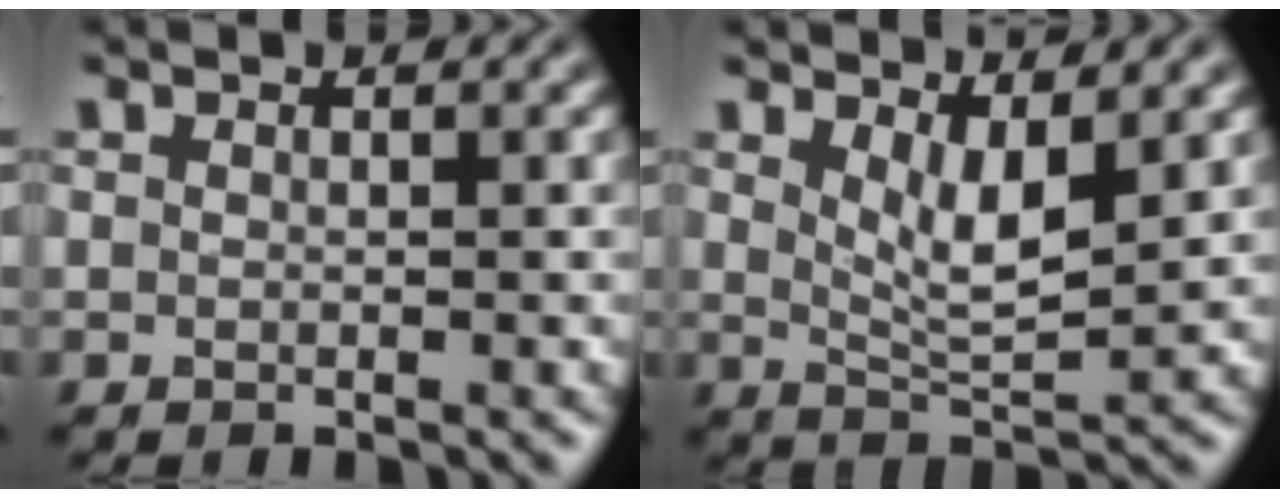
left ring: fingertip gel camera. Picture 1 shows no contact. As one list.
[{"total": 3.7, "force": [1.7, 1.1, 3.1], "torque": [-0.058, -0.014, 0.033]}]